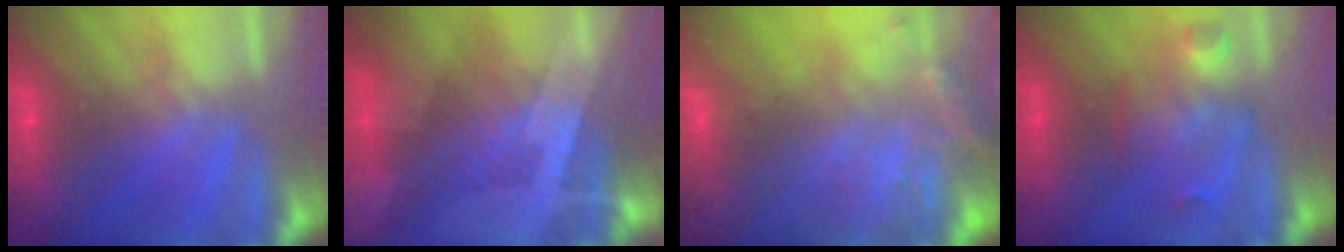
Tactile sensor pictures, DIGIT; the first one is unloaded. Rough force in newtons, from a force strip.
{"total": 8.4}
{"total": 6.7}
{"total": 2.8}